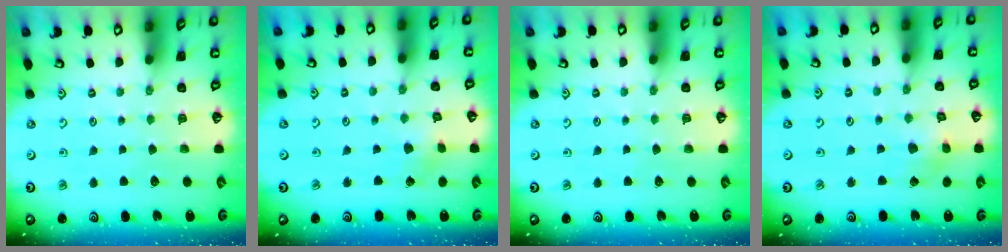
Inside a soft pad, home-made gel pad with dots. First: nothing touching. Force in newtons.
{"total": 1.8, "press": 1.8, "slide": 0.3}
{"total": 0.0}
{"total": 3.5, "press": 3.5, "slide": 0.4}